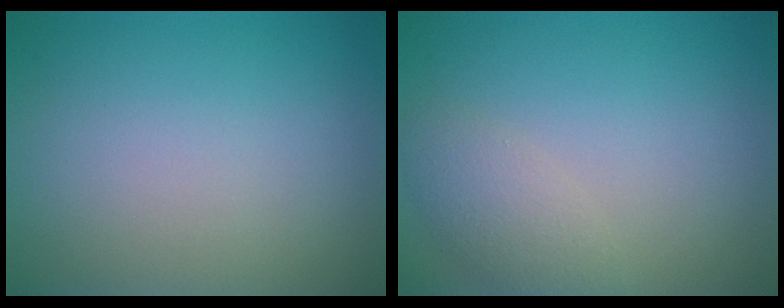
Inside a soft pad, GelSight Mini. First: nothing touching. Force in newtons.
{"total": 2.4, "press": 2.4, "slide": 0.2}